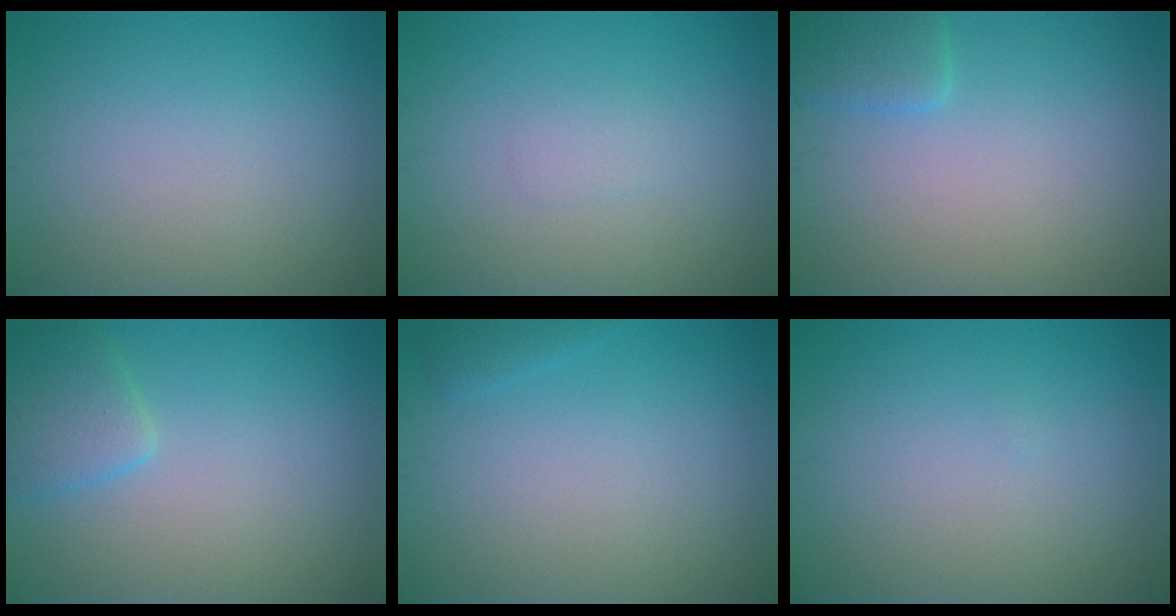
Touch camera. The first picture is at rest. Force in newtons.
{"total": 0.8, "press": 0.8, "slide": 0.1}
{"total": 2.3, "press": 2.3, "slide": 0.2}
{"total": 2.6, "press": 2.6, "slide": 0.2}
{"total": 0.8, "press": 0.8, "slide": 0.1}
{"total": 0.0}